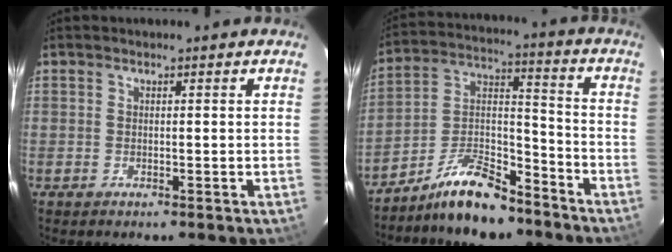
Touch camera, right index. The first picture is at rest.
{"total": 13.4, "force": [-10.2, 4.8, 7.3], "torque": [-0.146, 0.030, -0.182]}